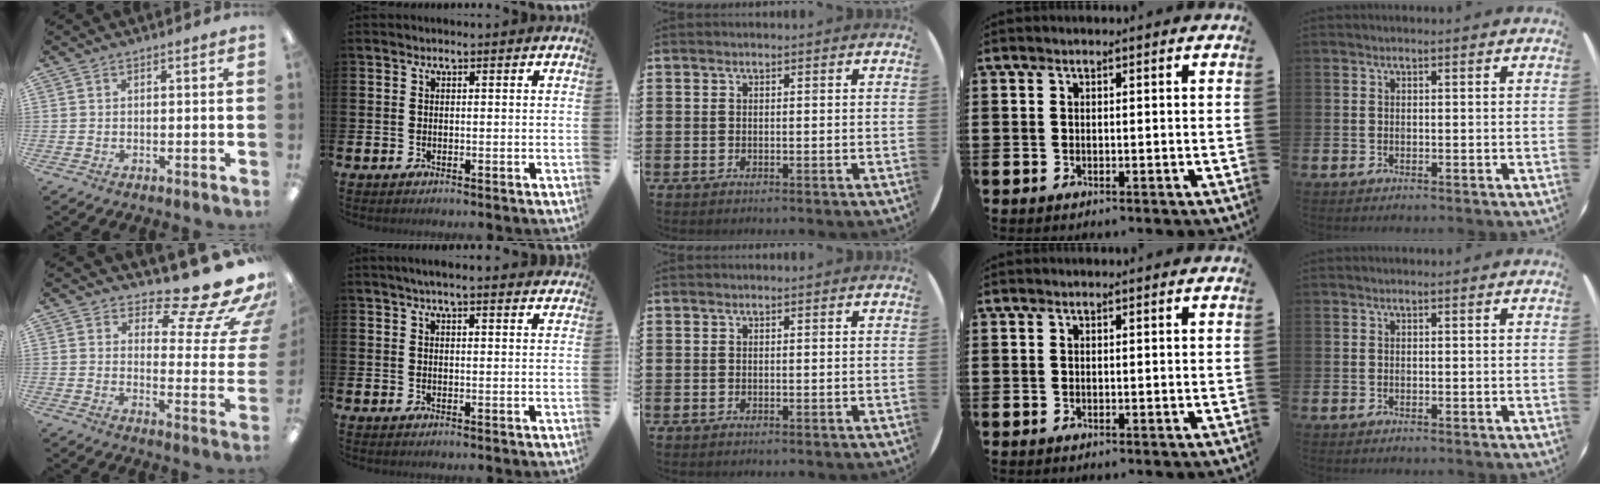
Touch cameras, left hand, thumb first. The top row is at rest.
{"thumb": {"total": 14.5, "force": [11.2, 4.0, 8.3], "torque": [-0.115, -0.094, 0.182]}, "index": {"total": 3.3, "force": [3.2, 0.0, 1.0], "torque": [-0.026, -0.009, 0.057]}}